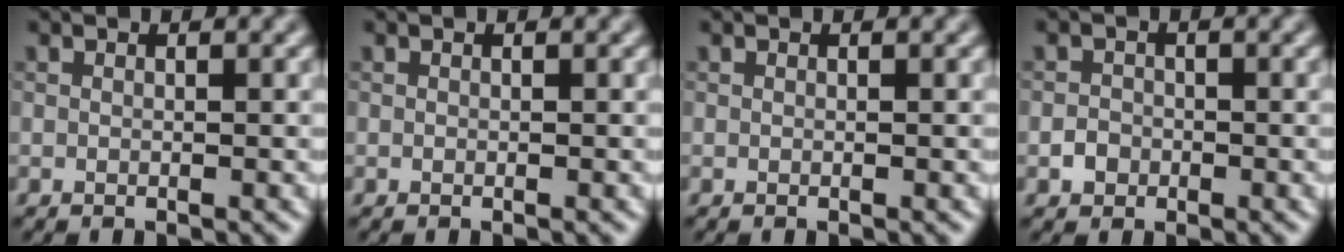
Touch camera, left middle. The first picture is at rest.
{"total": 0.0}
{"total": 0.0}
{"total": 1.3, "force": [-0.5, 1.2, 0.4], "torque": [-0.001, 0.001, -0.012]}